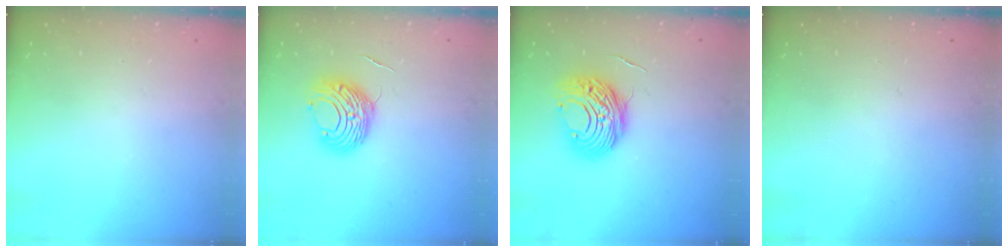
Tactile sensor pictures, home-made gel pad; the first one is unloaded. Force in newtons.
{"total": 10.2, "press": 10.2, "slide": 0.8}
{"total": 11.3, "press": 11.3, "slide": 0.9}
{"total": 0.0}